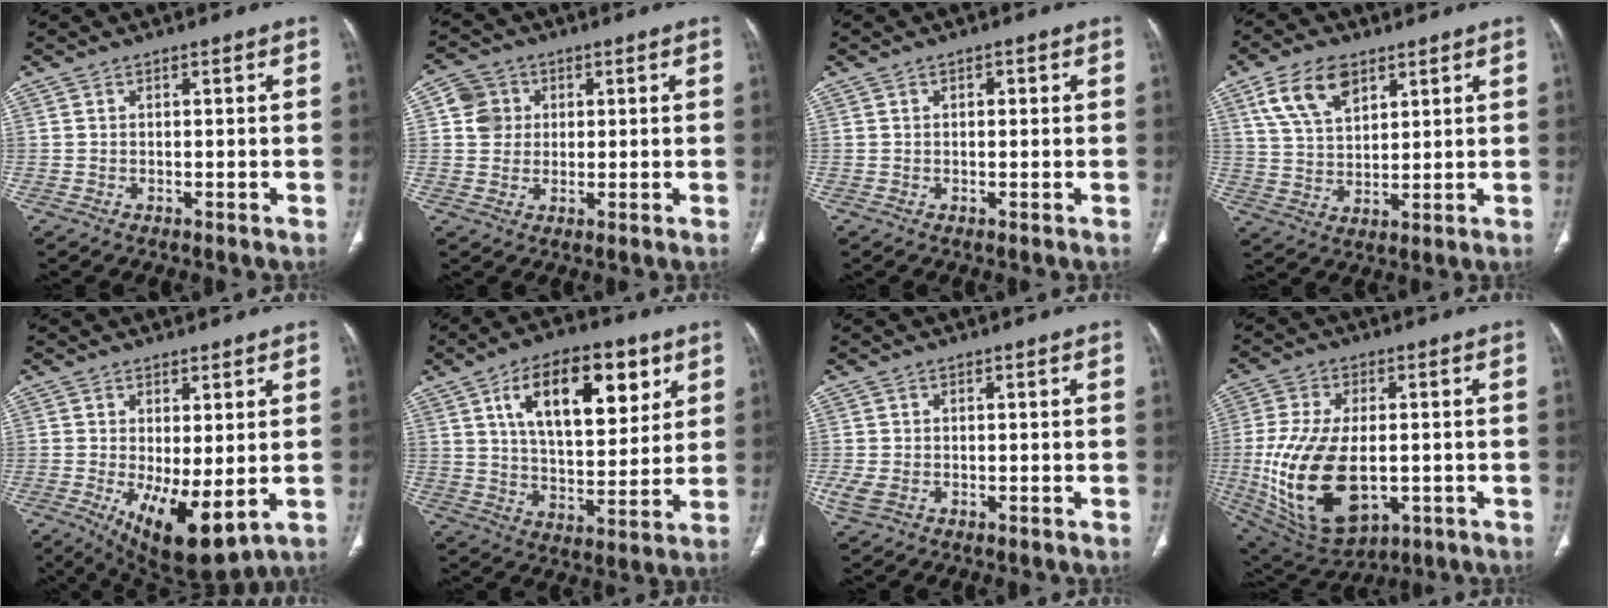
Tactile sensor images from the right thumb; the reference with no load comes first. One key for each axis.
{"total": 5.7, "fx": 1.3, "fy": 5.3, "fz": 1.6, "tx": -0.007, "ty": 0.003, "tz": 0.020}
{"total": 1.2, "fx": 0.4, "fy": 0.7, "fz": 0.9, "tx": -0.008, "ty": -0.002, "tz": 0.004}
{"total": 10.6, "fx": 5.7, "fy": 6.0, "fz": 6.7, "tx": -0.113, "ty": -0.015, "tz": 0.113}
{"total": 11.0, "fx": -1.9, "fy": 4.3, "fz": 9.9, "tx": -0.162, "ty": -0.025, "tz": -0.012}
{"total": 19.0, "fx": 8.1, "fy": 9.3, "fz": 14.5, "tx": -0.181, "ty": -0.031, "tz": 0.134}
{"total": 3.0, "fx": -0.7, "fy": 2.1, "fz": 2.0, "tx": -0.060, "ty": -0.001, "tz": -0.009}
{"total": 20.5, "fx": -3.1, "fy": 11.5, "fz": 16.7, "tx": -0.330, "ty": -0.012, "tz": -0.027}